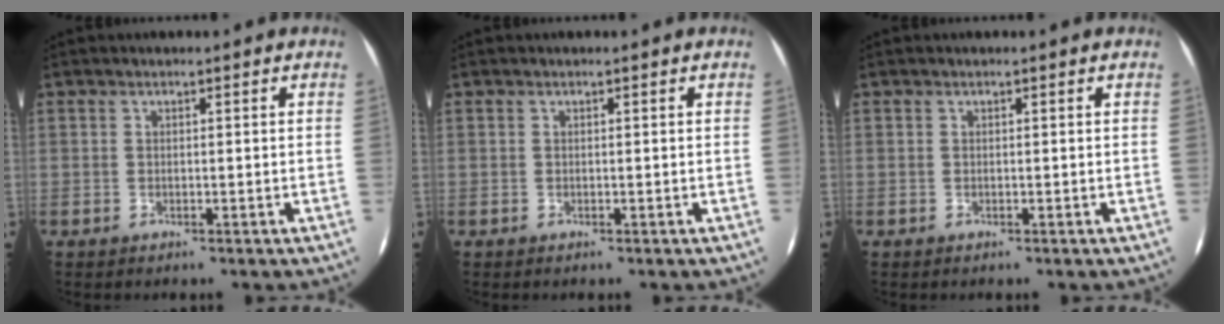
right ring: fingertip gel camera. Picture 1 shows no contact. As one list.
[{"total": 0.0}, {"total": 0.0}]